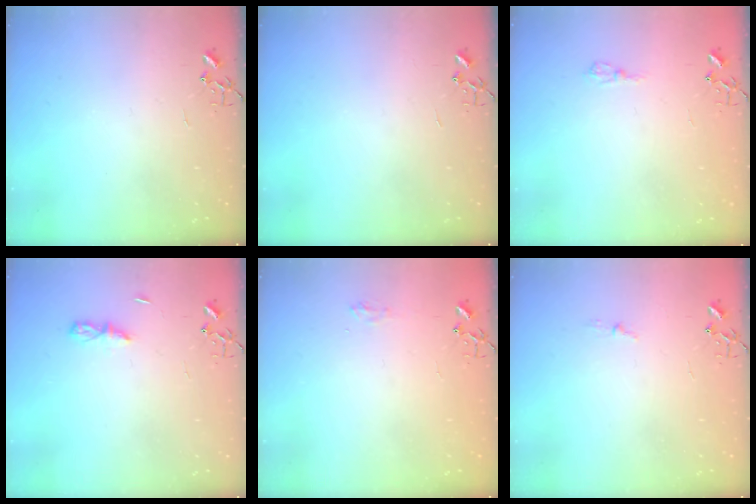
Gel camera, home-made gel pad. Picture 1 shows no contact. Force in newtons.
{"total": 0.0}
{"total": 6.5, "press": 6.5, "slide": 0.6}
{"total": 3.8, "press": 3.7, "slide": 0.4}
{"total": 6.9, "press": 6.9, "slide": 0.7}
{"total": 3.2, "press": 3.2, "slide": 0.5}